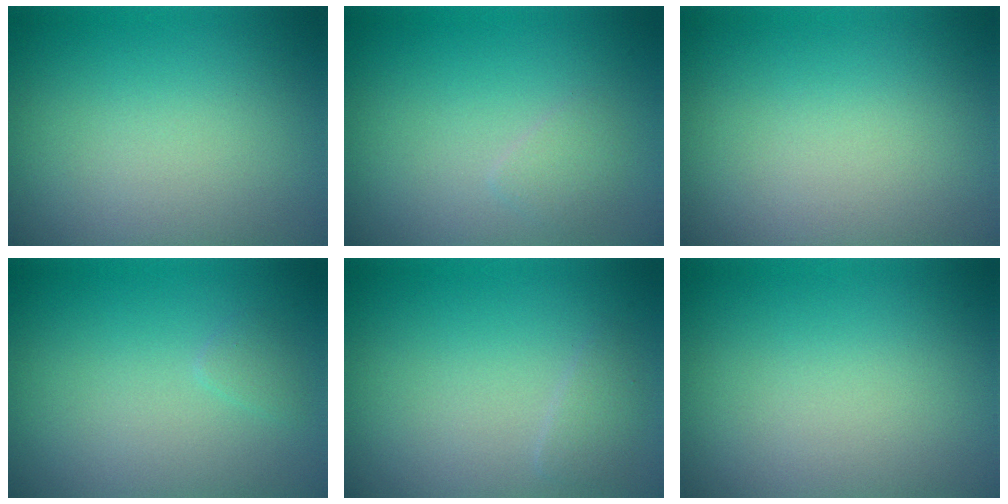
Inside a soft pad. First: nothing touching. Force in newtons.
{"total": 1.0, "press": 1.0, "slide": 0.0}
{"total": 0.0}
{"total": 0.7, "press": 0.7, "slide": 0.1}
{"total": 1.1, "press": 1.1, "slide": 0.0}
{"total": 0.0}